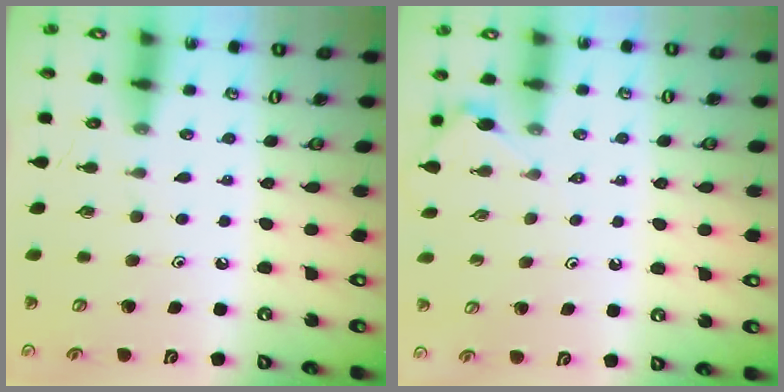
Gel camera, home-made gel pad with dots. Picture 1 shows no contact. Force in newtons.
{"total": 2.9, "press": 2.8, "slide": 0.5}